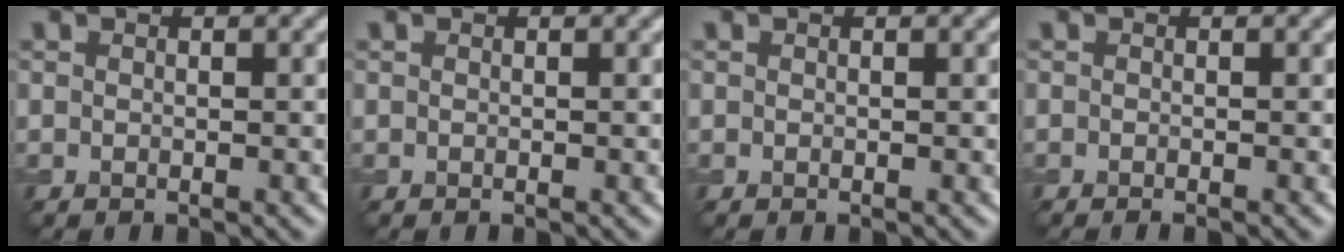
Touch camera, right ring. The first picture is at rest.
{"total": 0.0}
{"total": 0.0}
{"total": 0.8, "force": [-0.5, 0.2, 0.6], "torque": [-0.006, -0.006, -0.010]}